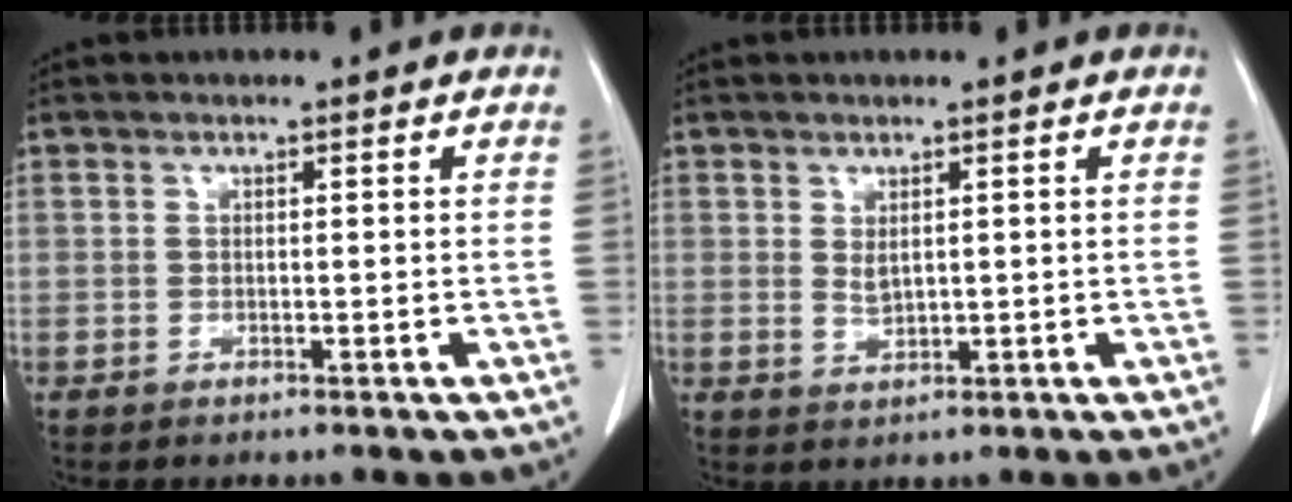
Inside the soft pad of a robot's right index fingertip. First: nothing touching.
{"total": 1.7, "force": [0.8, 0.9, 1.3], "torque": [-0.026, -0.004, 0.022]}